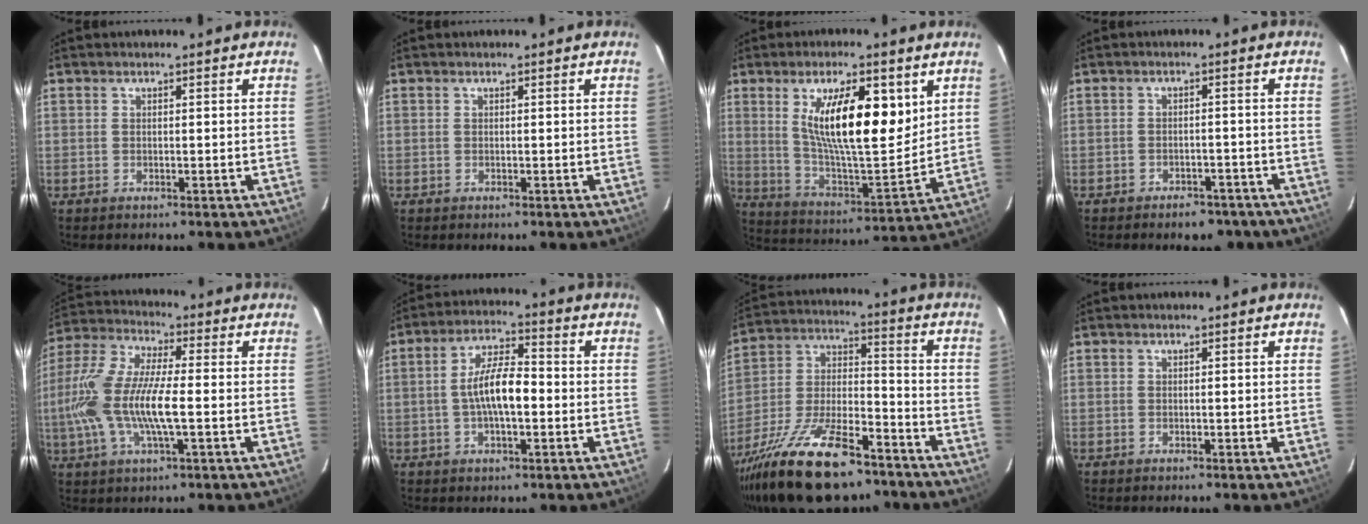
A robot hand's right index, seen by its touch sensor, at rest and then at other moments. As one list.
[{"total": 0.0}, {"total": 17.8, "force": [6.8, 5.3, 15.7], "torque": [-0.259, -0.004, 0.121]}, {"total": 7.5, "force": [-5.9, 3.9, 2.5], "torque": [-0.051, 0.010, -0.065]}, {"total": 15.6, "force": [-2.3, 4.1, 14.9], "torque": [-0.307, -0.002, -0.049]}, {"total": 8.7, "force": [-1.1, 3.1, 8.0], "torque": [-0.151, 0.012, -0.018]}, {"total": 24.8, "force": [-16.8, 9.7, 15.5], "torque": [-0.305, -0.022, -0.276]}, {"total": 0.0}]